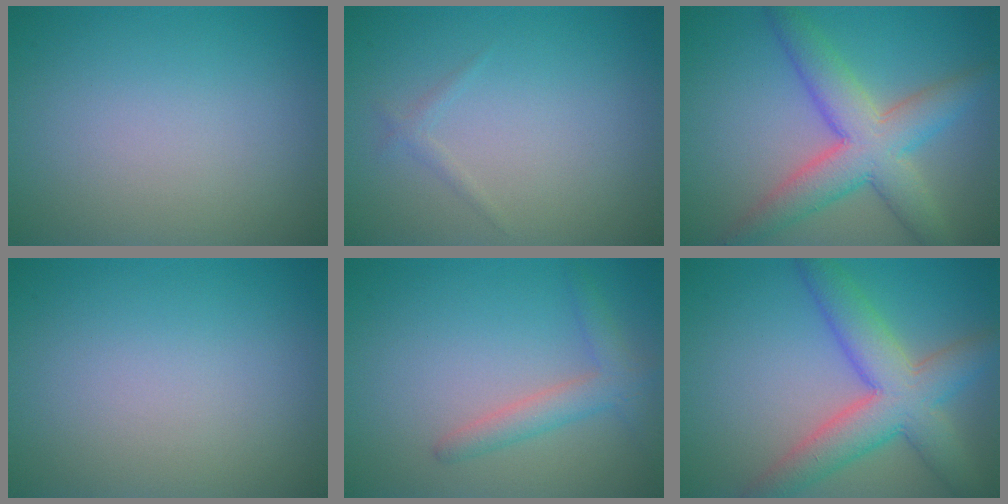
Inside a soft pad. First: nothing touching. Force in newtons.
{"total": 0.7, "press": 0.7, "slide": 0.0}
{"total": 6.9, "press": 6.9, "slide": 0.1}
{"total": 0.0}
{"total": 2.6, "press": 2.5, "slide": 0.1}
{"total": 7.2, "press": 7.2, "slide": 0.5}